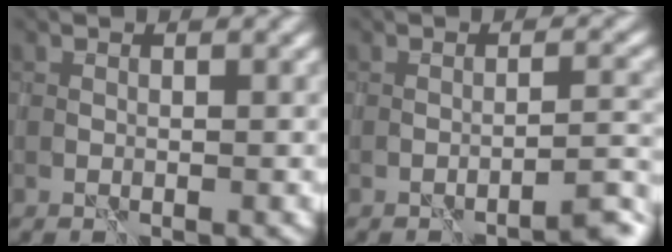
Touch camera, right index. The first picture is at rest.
{"total": 3.1, "force": [-2.3, 0.2, 2.1], "torque": [-0.018, 0.013, -0.040]}